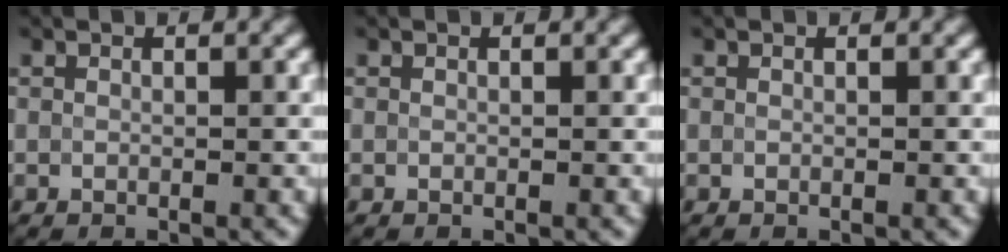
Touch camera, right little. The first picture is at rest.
{"total": 0.0}
{"total": 0.0}